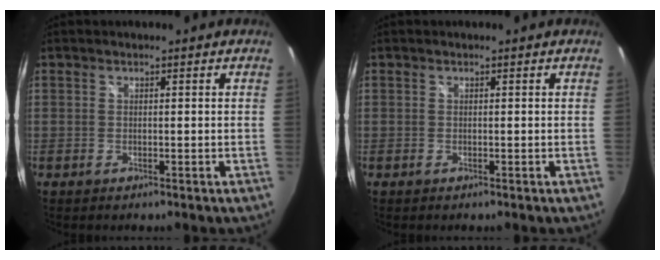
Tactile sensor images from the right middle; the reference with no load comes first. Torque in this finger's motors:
{"motor_torque": [0.03, 0.03, -0.01, 0.00]}